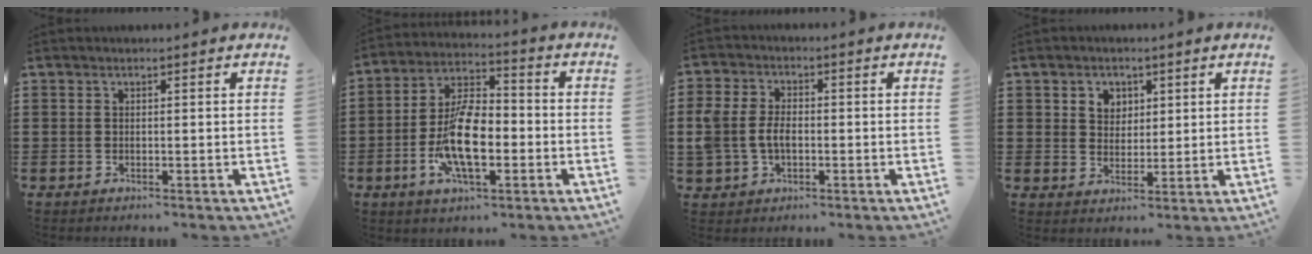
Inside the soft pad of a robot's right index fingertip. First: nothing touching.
{"total": 11.6, "force": [-2.9, 5.2, 10.0], "torque": [-0.202, -0.005, -0.055]}
{"total": 5.1, "force": [-0.8, 3.6, 3.6], "torque": [-0.099, 0.000, -0.023]}
{"total": 3.3, "force": [1.6, 2.9, 0.7], "torque": [-0.026, 0.013, 0.028]}